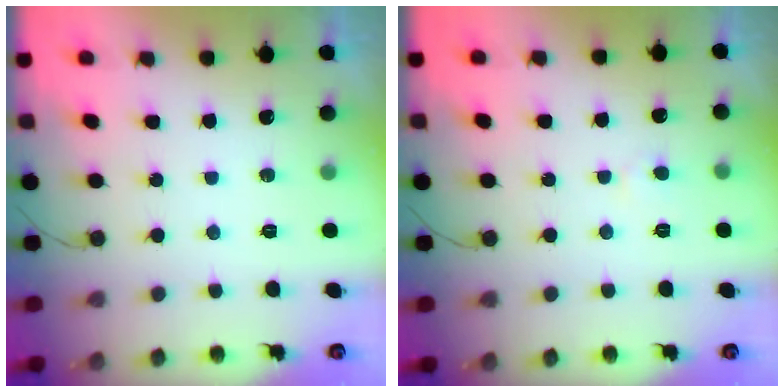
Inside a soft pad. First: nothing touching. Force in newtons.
{"total": 1.8, "press": 1.7, "slide": 0.2}